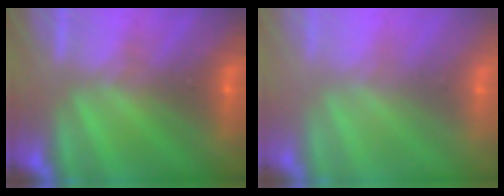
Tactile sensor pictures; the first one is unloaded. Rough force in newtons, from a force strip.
{"total": 7.4}